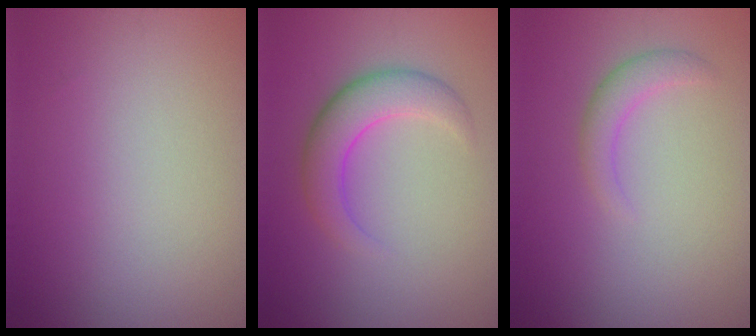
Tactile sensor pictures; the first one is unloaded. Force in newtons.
{"total": 4.0, "press": 4.0, "slide": 0.1}
{"total": 1.9, "press": 1.9, "slide": 0.0}